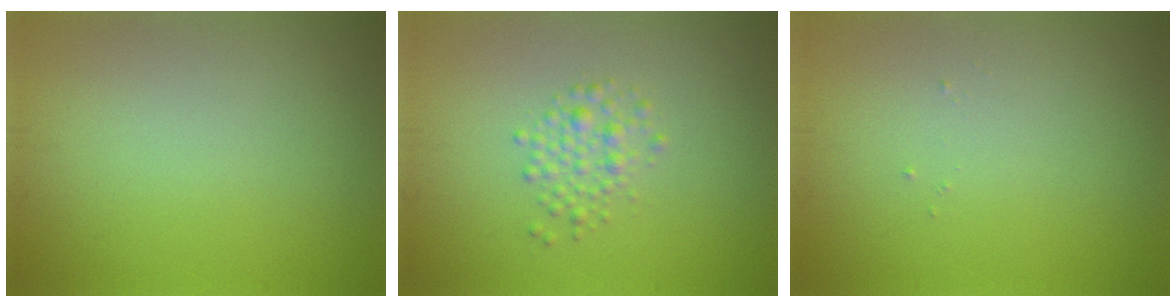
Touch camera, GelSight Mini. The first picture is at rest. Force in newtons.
{"total": 2.0, "press": 2.0, "slide": 0.0}
{"total": 0.0}